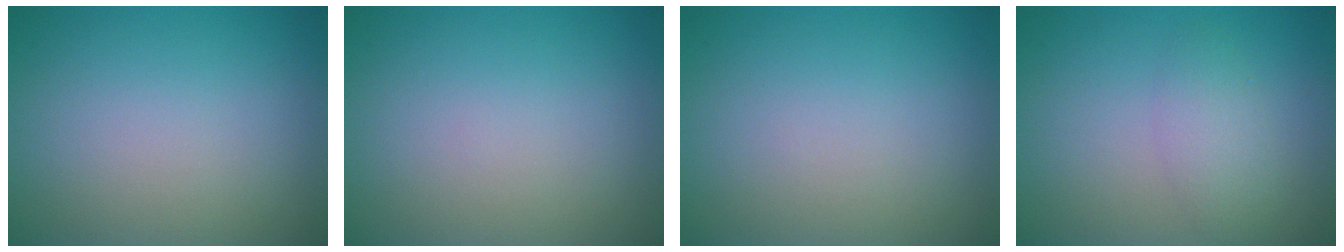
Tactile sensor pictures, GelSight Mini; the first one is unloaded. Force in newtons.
{"total": 0.0}
{"total": 0.0}
{"total": 2.3, "press": 2.3, "slide": 0.1}